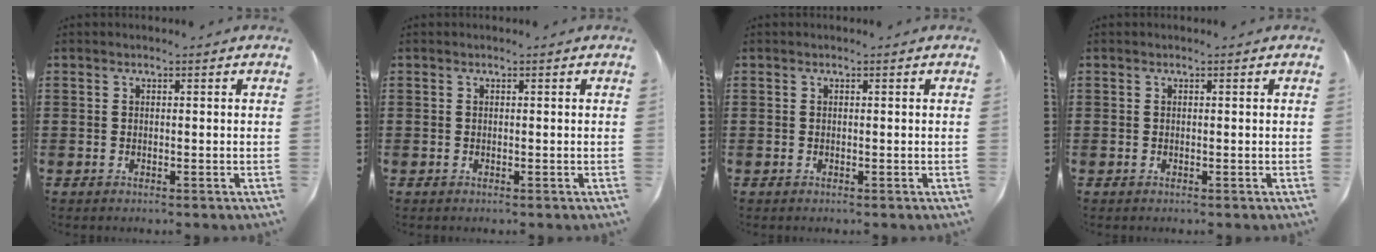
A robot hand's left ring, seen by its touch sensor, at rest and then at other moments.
{"total": 0.0}
{"total": 0.0}
{"total": 0.0}